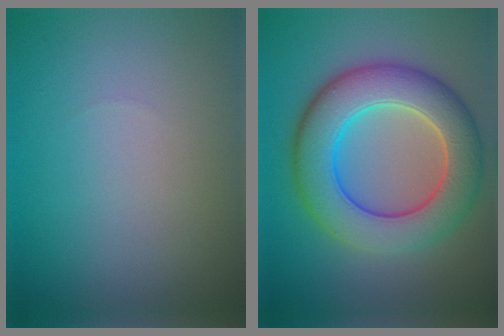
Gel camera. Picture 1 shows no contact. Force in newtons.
{"total": 9.0, "press": 9.0, "slide": 0.5}